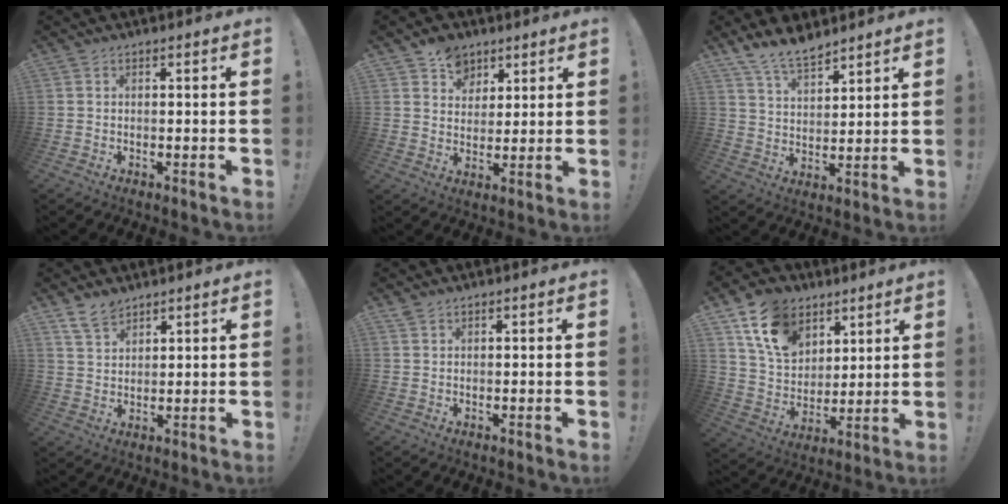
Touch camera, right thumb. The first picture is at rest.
{"total": 8.3, "force": [5.1, 6.4, 1.5], "torque": [-0.007, -0.038, 0.098]}
{"total": 9.4, "force": [7.9, 3.7, 3.5], "torque": [-0.068, -0.048, 0.152]}
{"total": 6.0, "force": [4.8, 2.9, 2.1], "torque": [-0.041, -0.022, 0.093]}
{"total": 1.3, "force": [1.1, 0.5, 0.5], "torque": [-0.010, -0.001, 0.021]}
{"total": 16.0, "force": [9.0, 11.2, 6.9], "torque": [-0.130, -0.038, 0.178]}